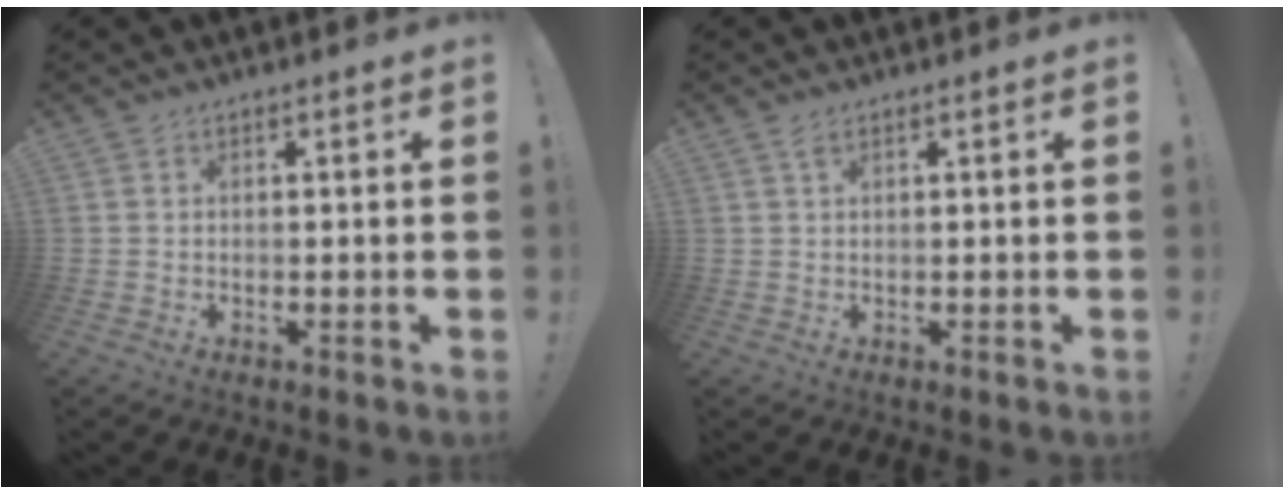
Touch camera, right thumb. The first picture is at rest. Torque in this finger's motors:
{"motor_torque": [-0.10, 0.20, 0.25, 0.00, -0.03]}